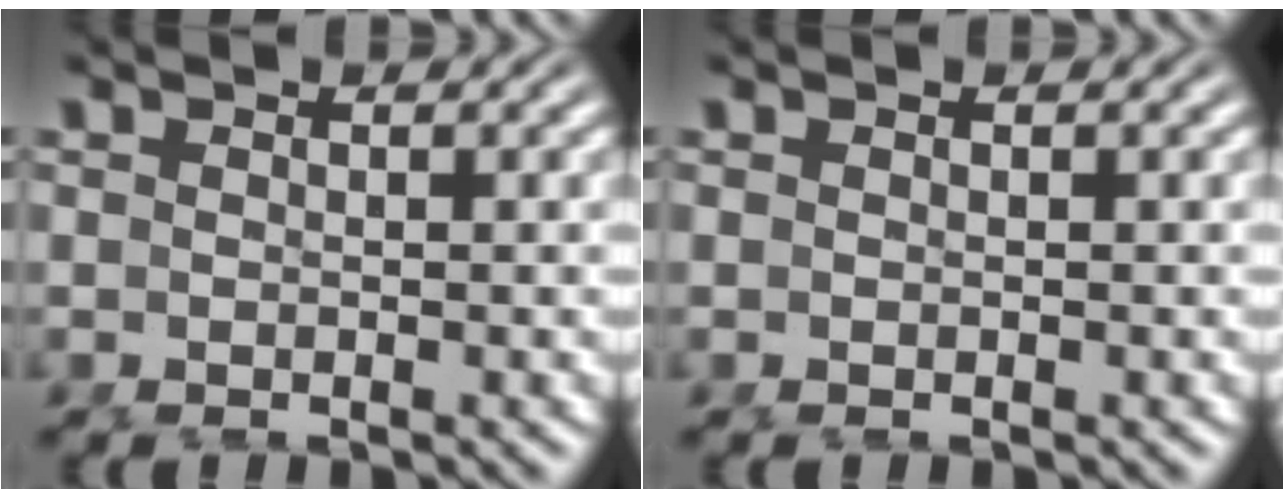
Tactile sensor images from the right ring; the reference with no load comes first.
{"total": 0.0}